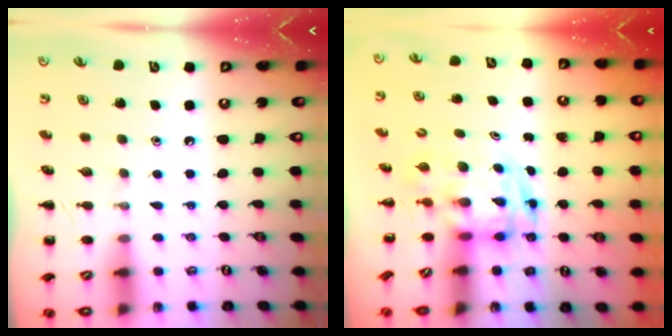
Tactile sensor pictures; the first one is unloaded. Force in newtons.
{"total": 3.5, "press": 3.4, "slide": 0.7}